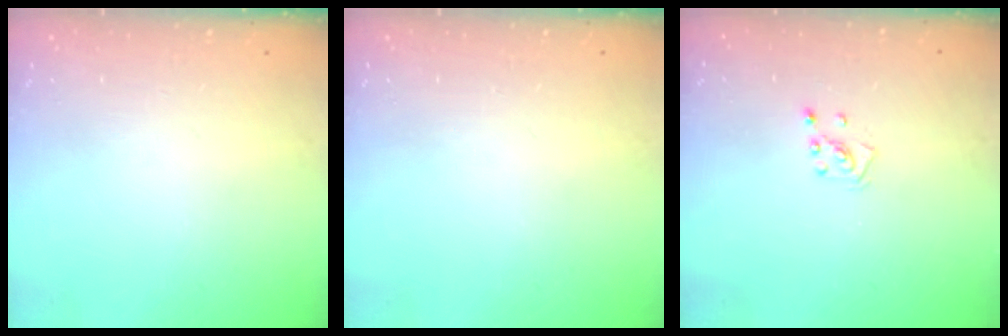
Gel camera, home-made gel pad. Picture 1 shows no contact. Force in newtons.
{"total": 0.0}
{"total": 2.2, "press": 2.2, "slide": 0.3}